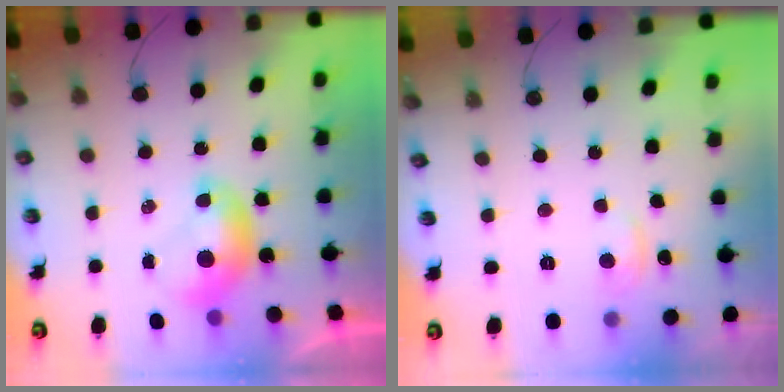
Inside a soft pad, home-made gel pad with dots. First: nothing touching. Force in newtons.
{"total": 1.2, "press": 1.0, "slide": 0.8}